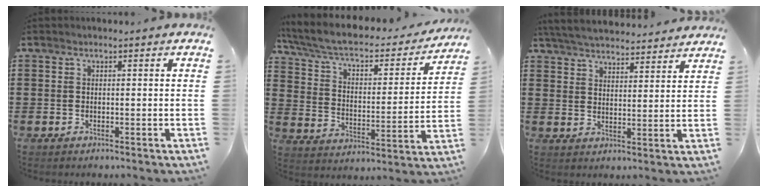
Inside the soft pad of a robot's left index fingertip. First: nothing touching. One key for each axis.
{"total": 6.4, "fx": 5.0, "fy": 1.8, "fz": 3.6, "tx": -0.091, "ty": -0.036, "tz": 0.082}
{"total": 5.1, "fx": 5.0, "fy": 0.2, "fz": 0.9, "tx": -0.037, "ty": -0.026, "tz": 0.089}